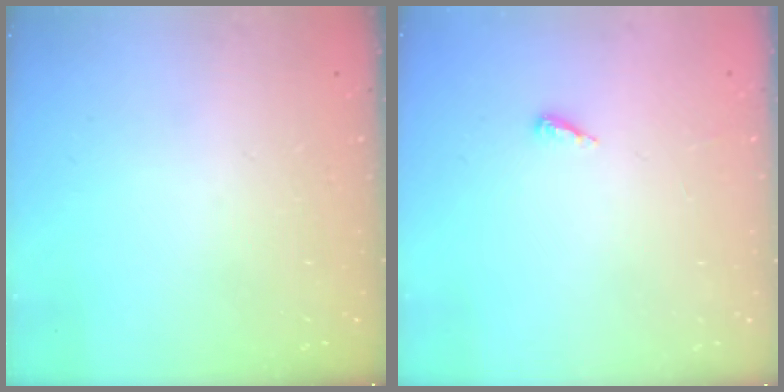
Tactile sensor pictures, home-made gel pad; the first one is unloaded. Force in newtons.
{"total": 2.8, "press": 2.8, "slide": 0.2}